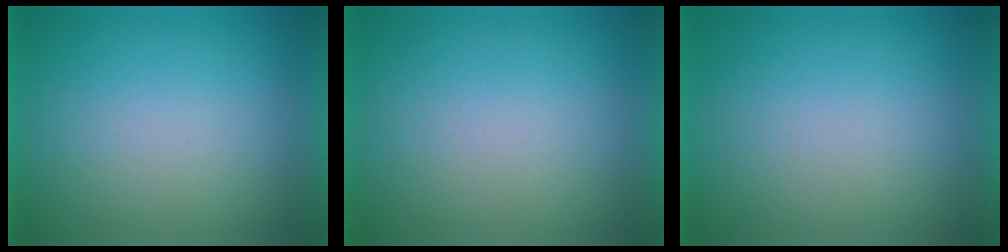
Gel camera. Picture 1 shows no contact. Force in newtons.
{"total": 0.0}
{"total": 0.0}